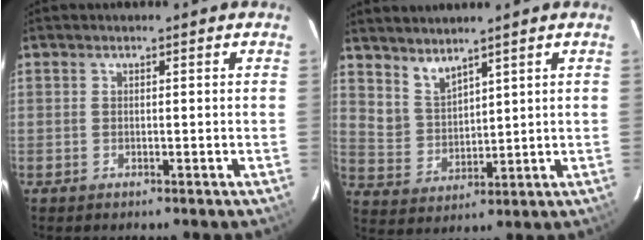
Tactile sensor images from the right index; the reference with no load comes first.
{"total": 6.2, "force": [5.1, 2.6, 2.3], "torque": [-0.040, 0.000, 0.113]}